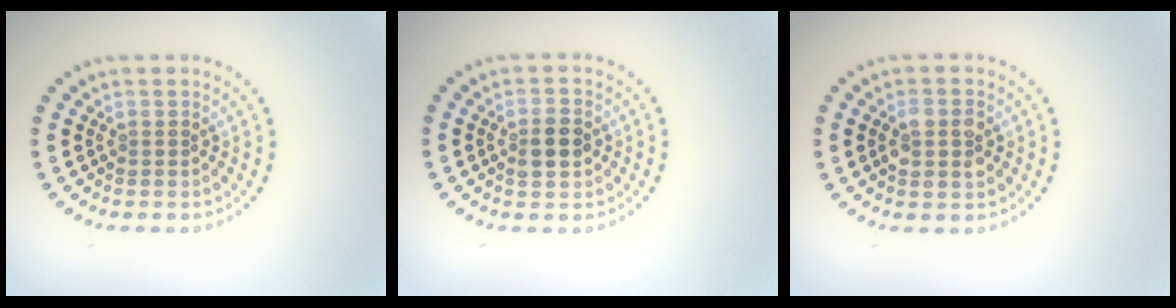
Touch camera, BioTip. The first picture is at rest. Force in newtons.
{"total": 2.5, "press": 2.5, "slide": 0.2}
{"total": 2.7, "press": 2.7, "slide": 0.2}